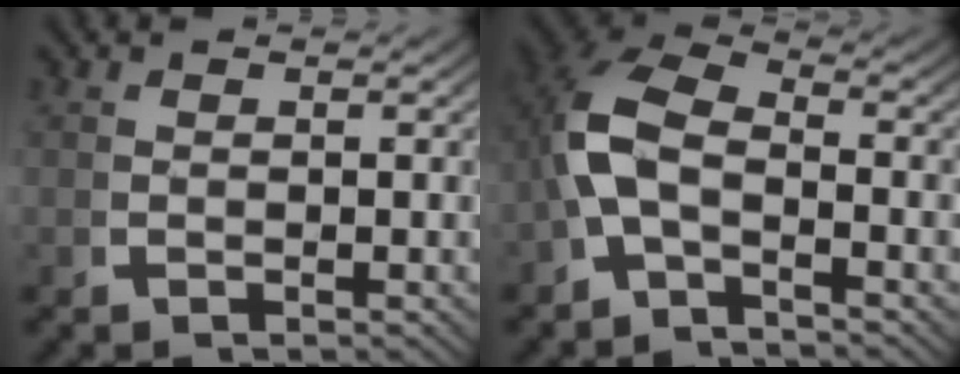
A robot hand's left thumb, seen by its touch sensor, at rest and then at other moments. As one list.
[{"total": 8.2, "force": [-0.9, 5.9, 5.7], "torque": [-0.140, -0.017, -0.022]}]